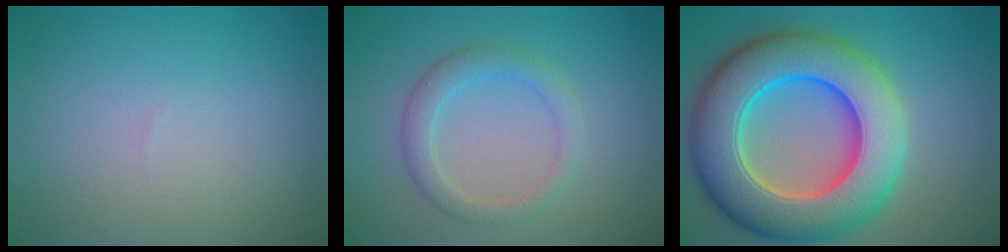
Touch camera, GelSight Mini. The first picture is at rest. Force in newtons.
{"total": 2.7, "press": 2.7, "slide": 0.3}
{"total": 13.3, "press": 13.1, "slide": 2.1}